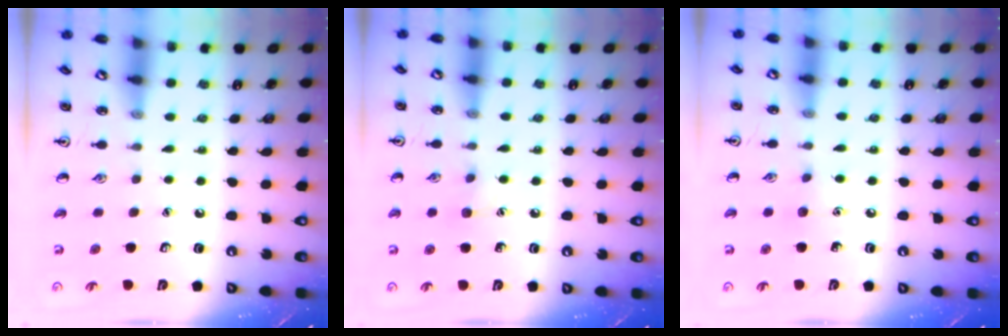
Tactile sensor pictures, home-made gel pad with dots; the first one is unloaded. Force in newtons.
{"total": 5.0, "press": 4.8, "slide": 1.4}
{"total": 5.0, "press": 4.7, "slide": 1.6}